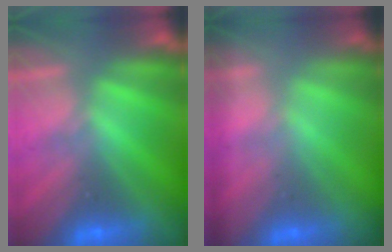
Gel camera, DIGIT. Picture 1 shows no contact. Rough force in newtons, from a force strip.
{"total": 1.7}